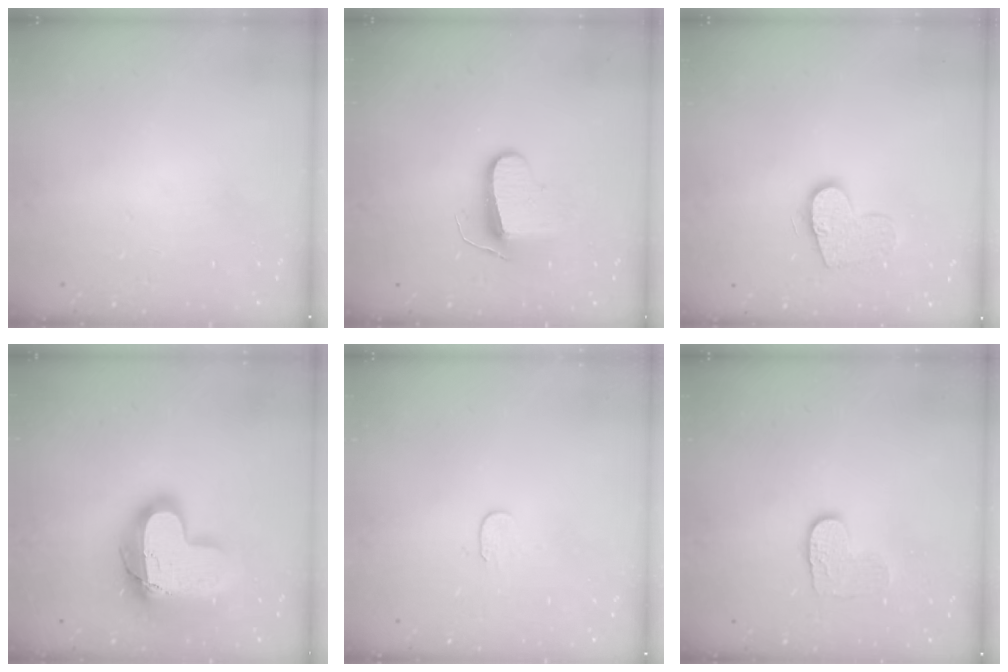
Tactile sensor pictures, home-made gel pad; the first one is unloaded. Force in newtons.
{"total": 9.0, "press": 9.0, "slide": 0.6}
{"total": 11.4, "press": 11.3, "slide": 0.6}
{"total": 18.9, "press": 18.8, "slide": 1.5}
{"total": 3.9, "press": 3.8, "slide": 0.4}
{"total": 6.6, "press": 6.6, "slide": 0.3}